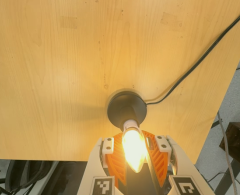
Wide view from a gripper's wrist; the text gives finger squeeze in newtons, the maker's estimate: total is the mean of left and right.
{"total": 15.0, "left": 14.4, "right": 15.5}